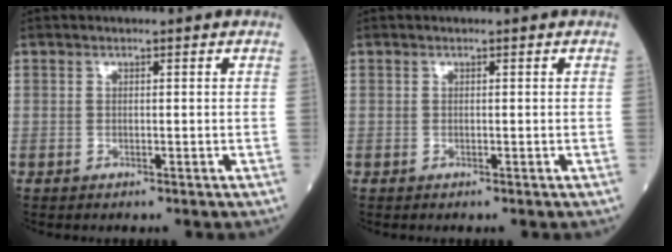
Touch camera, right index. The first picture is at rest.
{"total": 0.0}